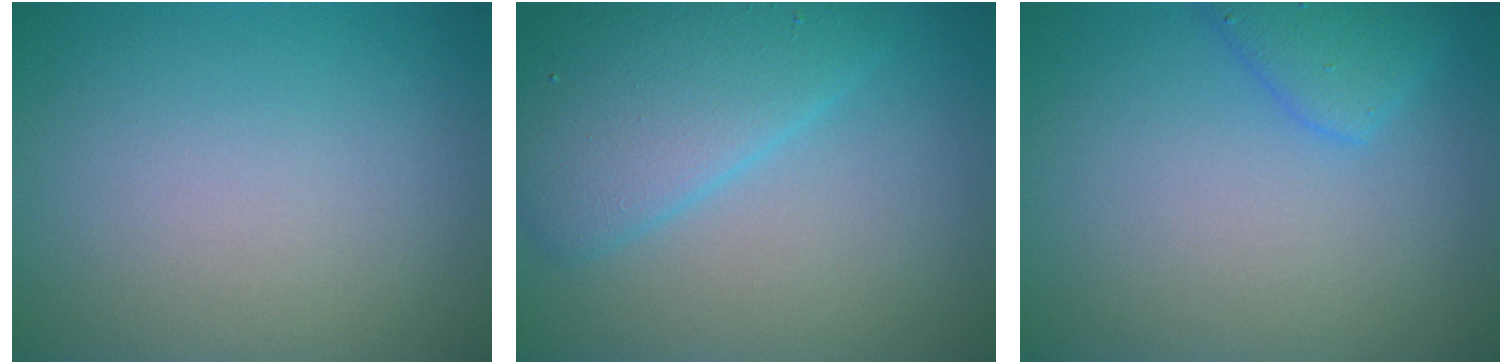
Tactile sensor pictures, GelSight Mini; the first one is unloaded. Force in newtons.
{"total": 5.3, "press": 5.3, "slide": 0.2}
{"total": 2.6, "press": 2.6, "slide": 0.2}